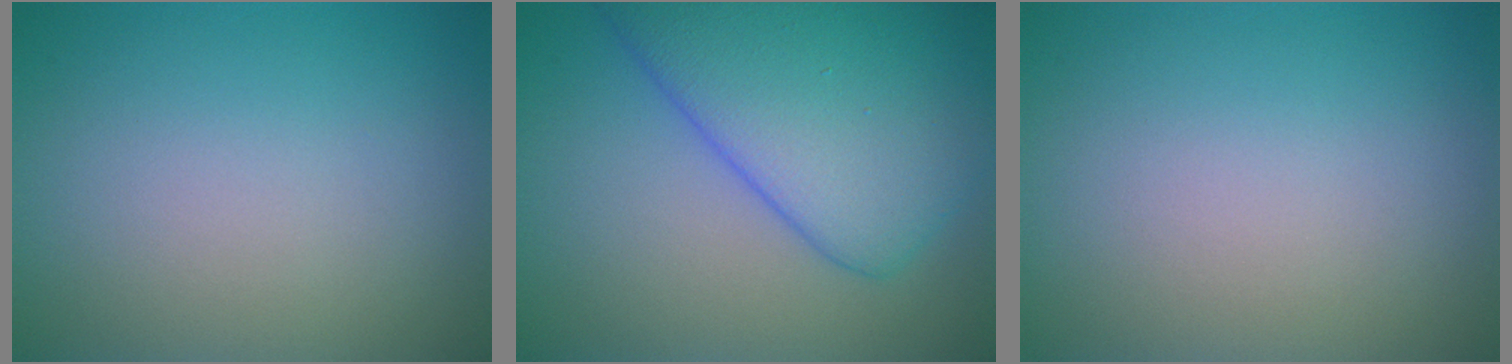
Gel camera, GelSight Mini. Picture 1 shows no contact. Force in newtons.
{"total": 9.2, "press": 9.2, "slide": 0.3}
{"total": 0.0}